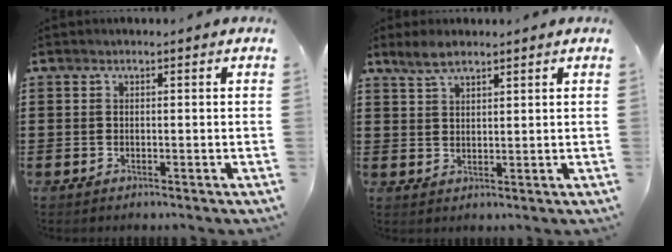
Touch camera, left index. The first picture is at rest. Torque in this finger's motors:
{"motor_torque": [-0.16, 0.16, -0.16, 0.01]}